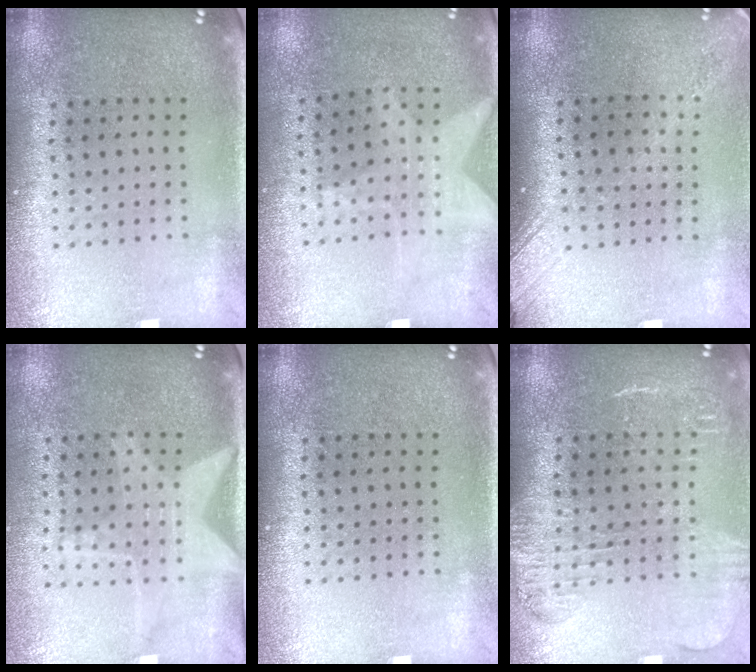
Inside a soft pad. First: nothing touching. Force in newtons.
{"total": 1.1, "press": 0.8, "slide": 0.8}
{"total": 1.8, "press": 1.4, "slide": 1.2}
{"total": 1.9, "press": 1.6, "slide": 1.1}
{"total": 0.0}
{"total": 1.7, "press": 1.5, "slide": 0.8}